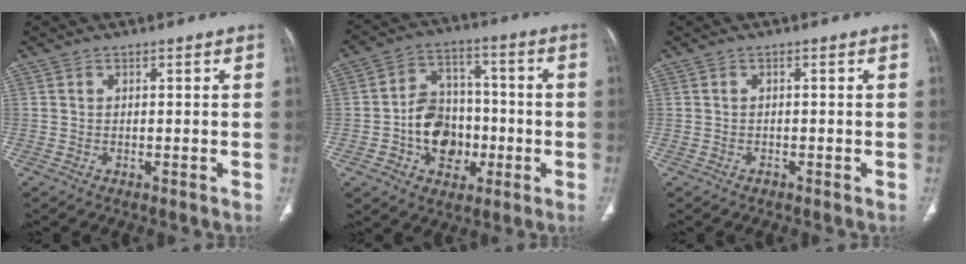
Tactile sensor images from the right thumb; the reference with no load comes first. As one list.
[{"total": 13.2, "force": [-3.0, 10.3, 7.7], "torque": [-0.076, 0.035, -0.049]}, {"total": 0.8, "force": [-0.5, 0.5, 0.3], "torque": [-0.005, 0.003, -0.008]}]